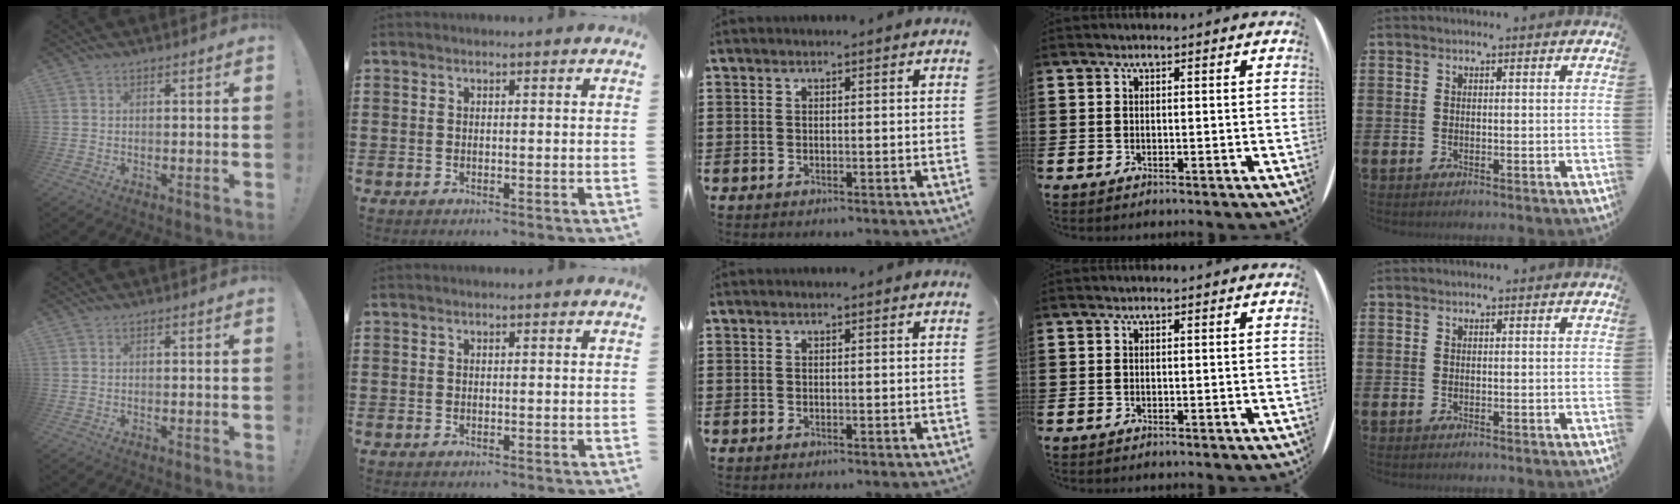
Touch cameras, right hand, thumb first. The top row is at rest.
{}